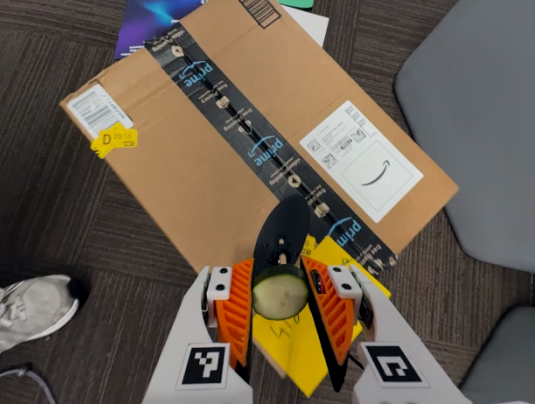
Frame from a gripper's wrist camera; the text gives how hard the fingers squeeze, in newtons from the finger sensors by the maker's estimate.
{"total": 8.8, "left": 8.9, "right": 8.7}